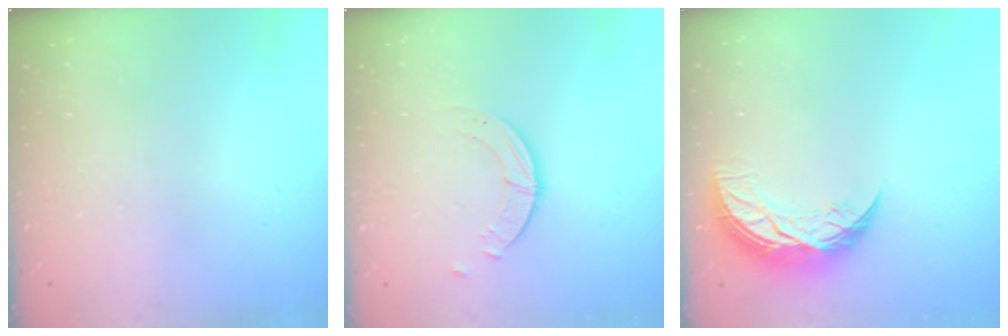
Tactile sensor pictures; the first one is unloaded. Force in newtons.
{"total": 1.4, "press": 1.4, "slide": 0.2}
{"total": 9.0, "press": 9.0, "slide": 0.8}